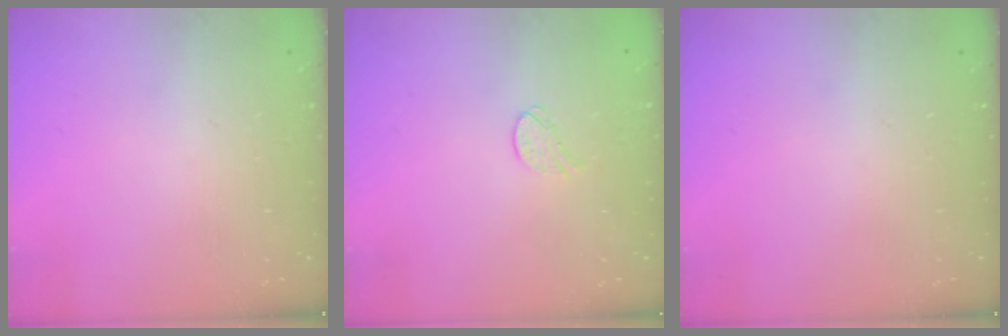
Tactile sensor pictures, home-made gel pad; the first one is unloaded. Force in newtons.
{"total": 5.3, "press": 5.3, "slide": 0.5}
{"total": 0.0}